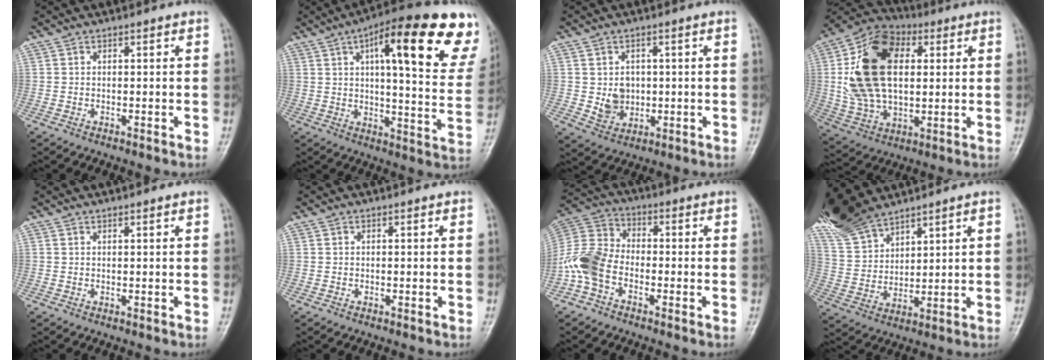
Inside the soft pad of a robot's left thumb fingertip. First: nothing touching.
{"total": 25.4, "force": [12.3, 7.4, 21.0], "torque": [-0.260, -0.016, 0.161]}
{"total": 5.3, "force": [0.1, 4.5, 2.8], "torque": [-0.021, -0.004, 0.012]}
{"total": 20.3, "force": [3.4, 12.9, 15.3], "torque": [-0.267, 0.003, 0.064]}
{"total": 0.7, "force": [0.6, 0.0, 0.4], "torque": [-0.004, 0.000, 0.010]}
{"total": 0.0}
{"total": 9.6, "force": [-3.5, 6.4, 6.2], "torque": [-0.131, 0.031, -0.084]}
{"total": 14.2, "force": [11.6, 5.1, 6.3], "torque": [-0.125, -0.027, 0.243]}